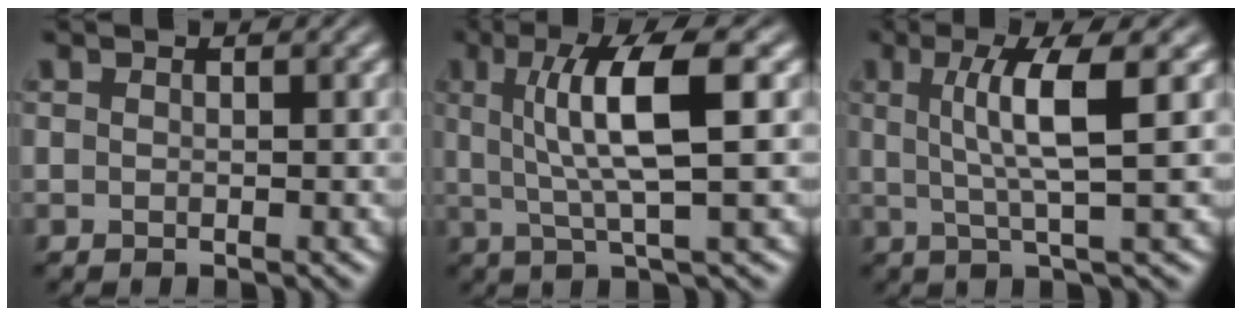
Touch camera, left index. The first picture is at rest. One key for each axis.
{"total": 6.9, "fx": 1.4, "fy": 1.3, "fz": 6.6, "tx": -0.118, "ty": 0.008, "tz": 0.027}
{"total": 5.4, "fx": 1.2, "fy": 0.9, "fz": 5.2, "tx": -0.090, "ty": 0.005, "tz": 0.023}